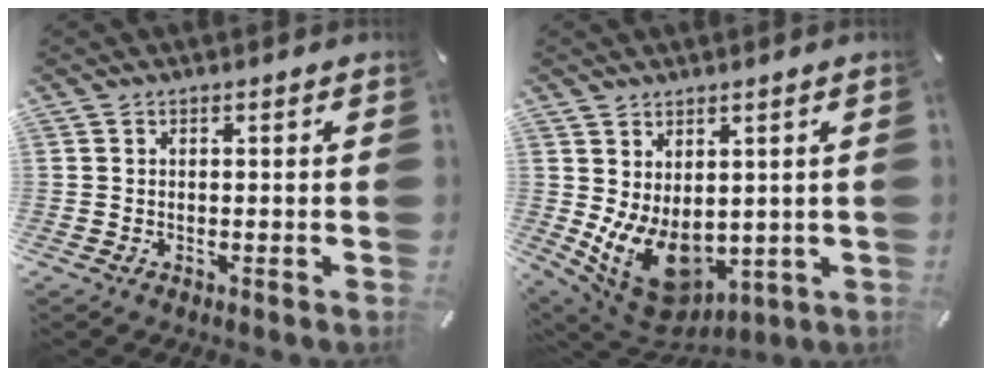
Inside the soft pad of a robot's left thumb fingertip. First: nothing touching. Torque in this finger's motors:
{"motor_torque": [1.87, 3.14, 0.97, -0.69, 0.52]}